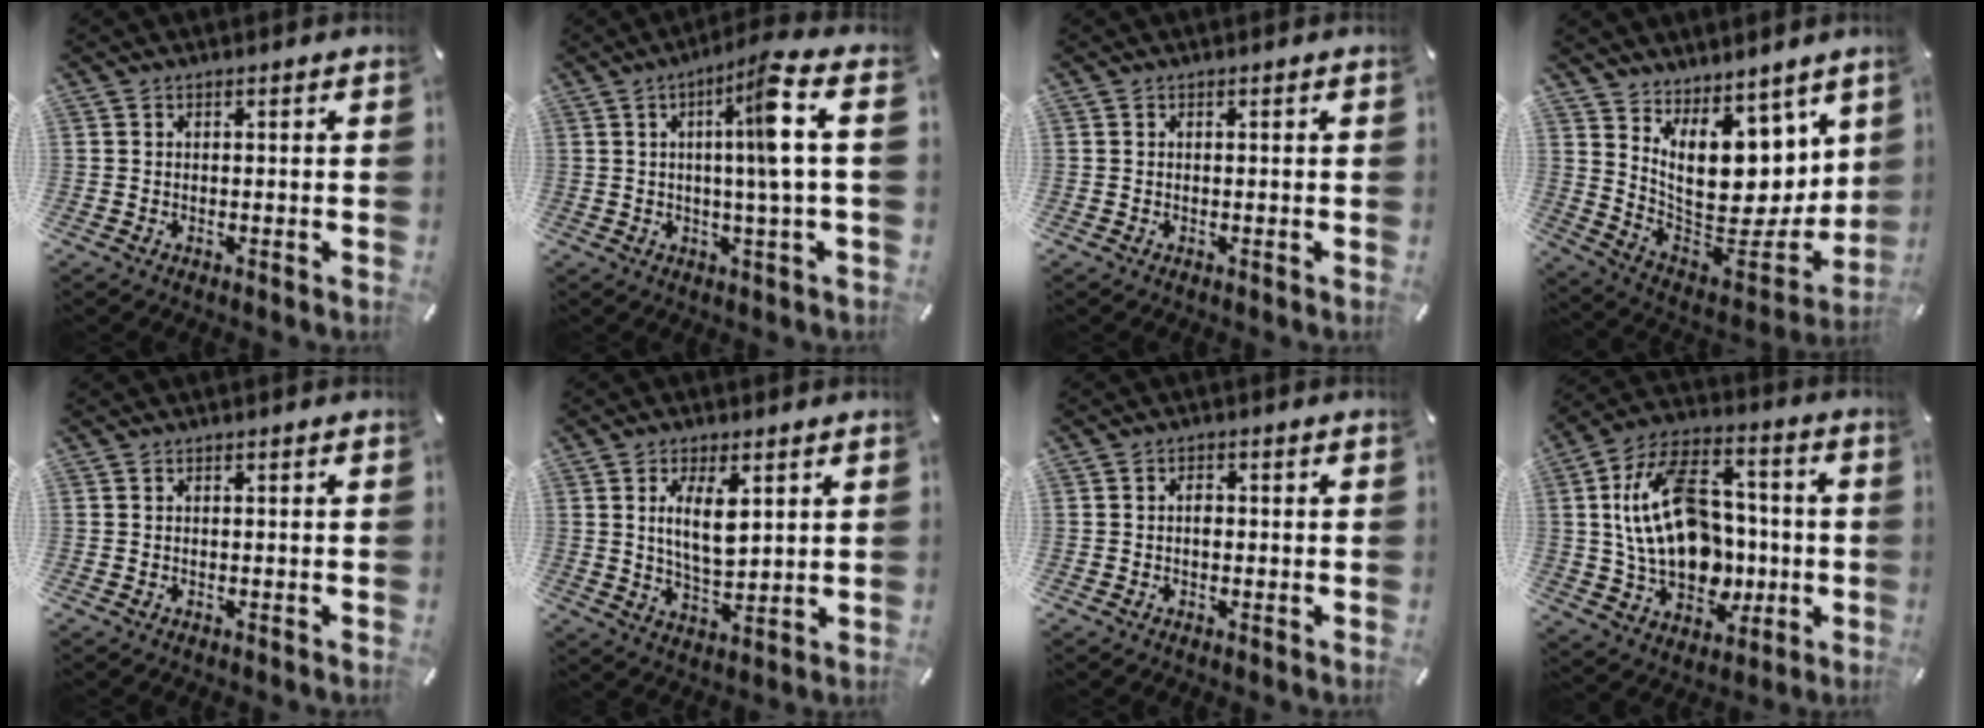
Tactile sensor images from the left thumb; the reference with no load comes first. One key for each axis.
{"total": 12.5, "fx": 2.7, "fy": -0.4, "fz": 12.2, "tx": -0.199, "ty": -0.005, "tz": 0.027}
{"total": 0.0}
{"total": 16.8, "fx": 7.6, "fy": 10.7, "fz": 10.5, "tx": -0.174, "ty": -0.092, "tz": 0.143}
{"total": 0.0}
{"total": 9.2, "fx": 3.0, "fy": 4.3, "fz": 7.6, "tx": -0.145, "ty": -0.008, "tz": 0.045}
{"total": 1.8, "fx": -0.1, "fy": 1.2, "fz": 1.3, "tx": -0.027, "ty": 0.004, "tz": -0.004}
{"total": 22.1, "fx": 0.4, "fy": 15.6, "fz": 15.7, "tx": -0.302, "ty": 0.011, "tz": 0.013}